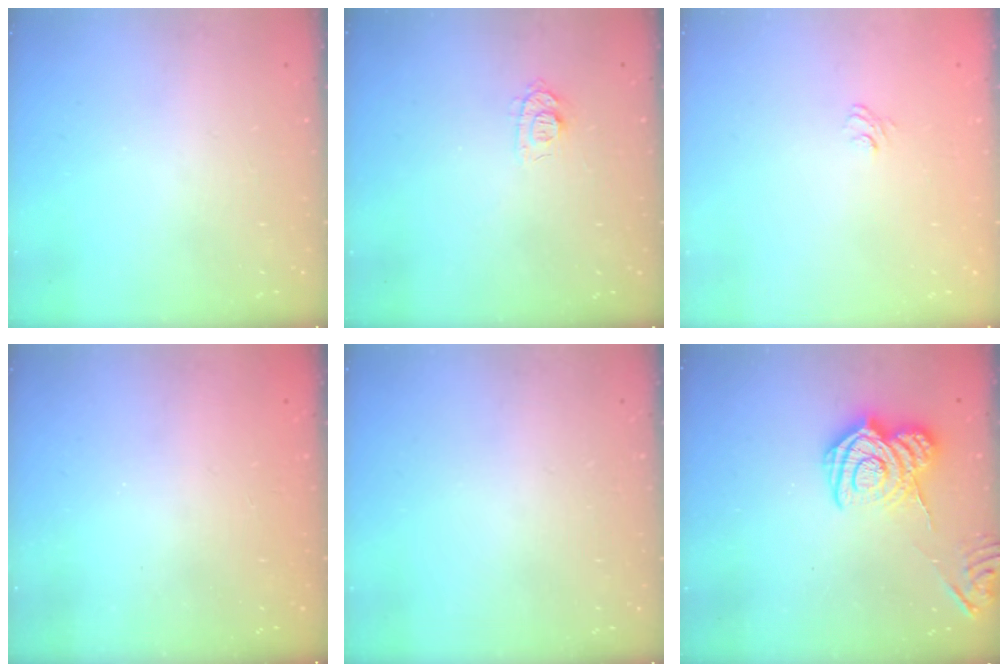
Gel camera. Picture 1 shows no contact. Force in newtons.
{"total": 8.6, "press": 8.5, "slide": 0.9}
{"total": 3.9, "press": 3.7, "slide": 1.3}
{"total": 2.4, "press": 2.3, "slide": 0.8}
{"total": 0.0}
{"total": 11.9, "press": 11.8, "slide": 0.9}